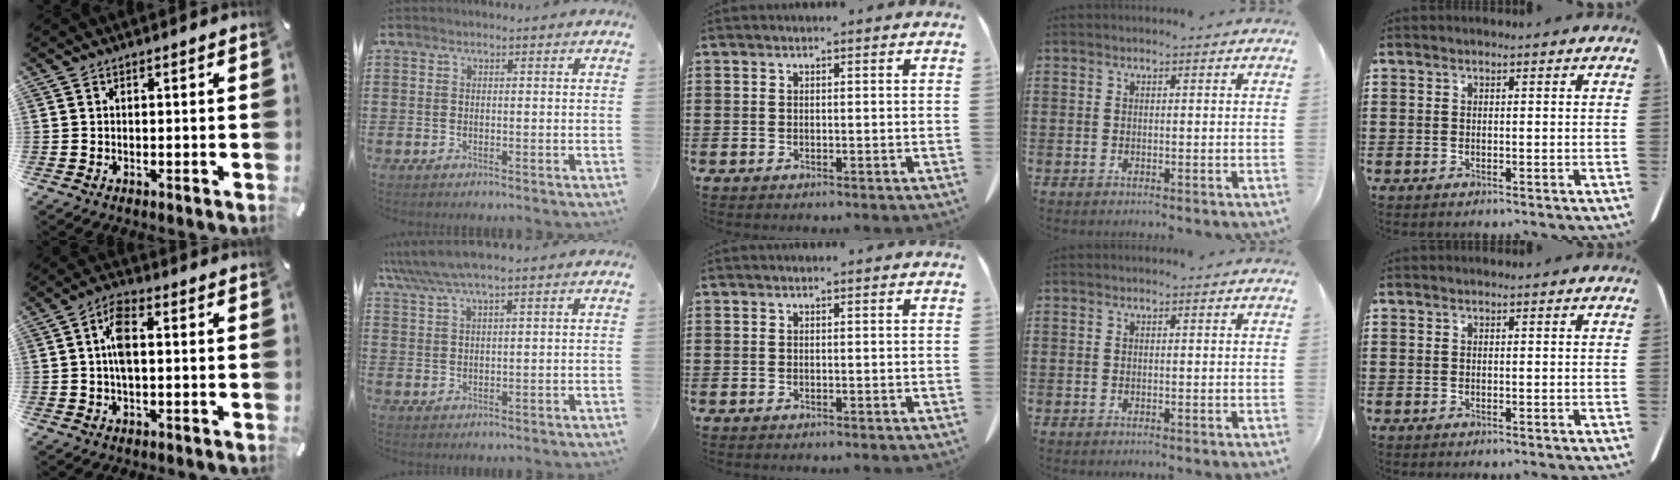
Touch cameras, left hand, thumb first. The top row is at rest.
{"thumb": {"total": 6.2, "force": [0.3, 2.9, 5.4], "torque": [-0.101, 0.007, 0.003]}, "index": {"total": 4.4, "force": [3.3, 0.4, 2.9], "torque": [-0.063, -0.003, 0.058]}}